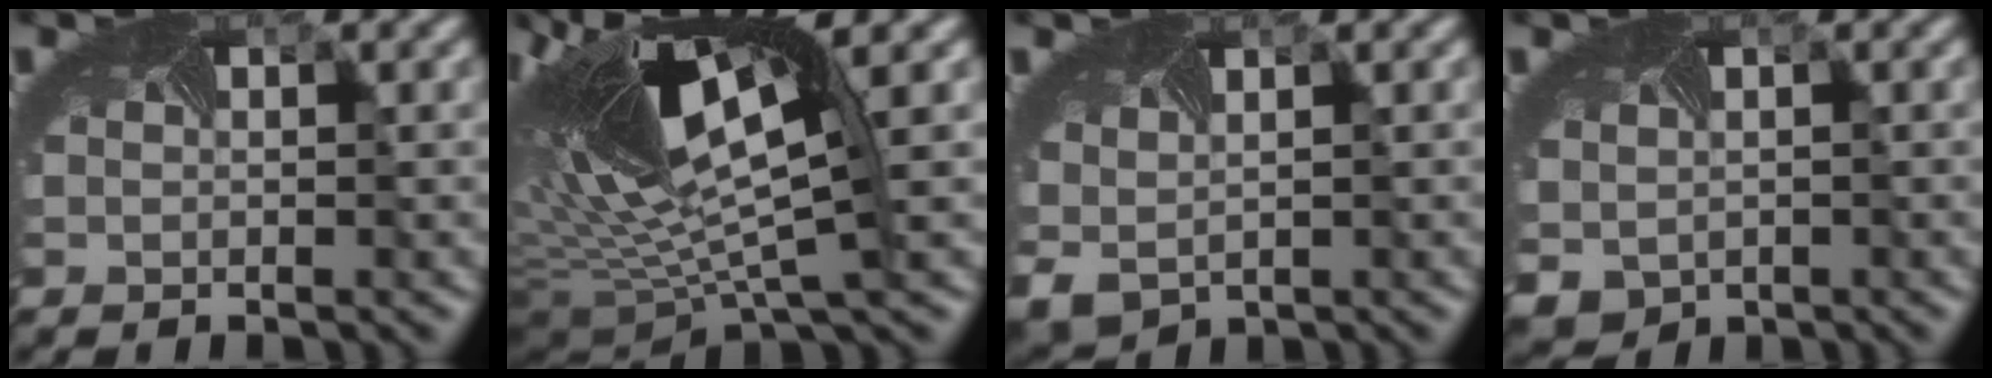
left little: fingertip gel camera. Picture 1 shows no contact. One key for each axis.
{"total": 12.8, "fx": 2.0, "fy": 4.3, "fz": 11.9, "tx": -0.249, "ty": -0.012, "tz": 0.069}
{"total": 2.9, "fx": -0.3, "fy": 2.2, "fz": 1.9, "tx": -0.076, "ty": -0.011, "tz": 0.030}
{"total": 2.9, "fx": -0.8, "fy": 2.4, "fz": 1.4, "tx": -0.056, "ty": -0.013, "tz": 0.015}